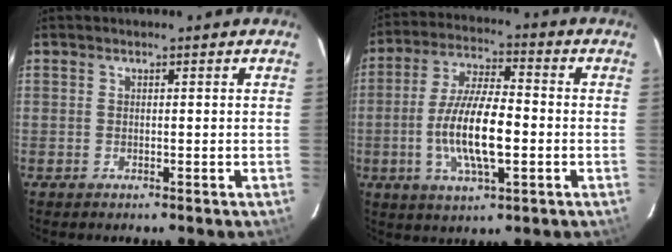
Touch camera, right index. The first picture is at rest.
{"total": 13.2, "force": [-2.7, 3.9, 12.3], "torque": [-0.245, -0.002, -0.048]}